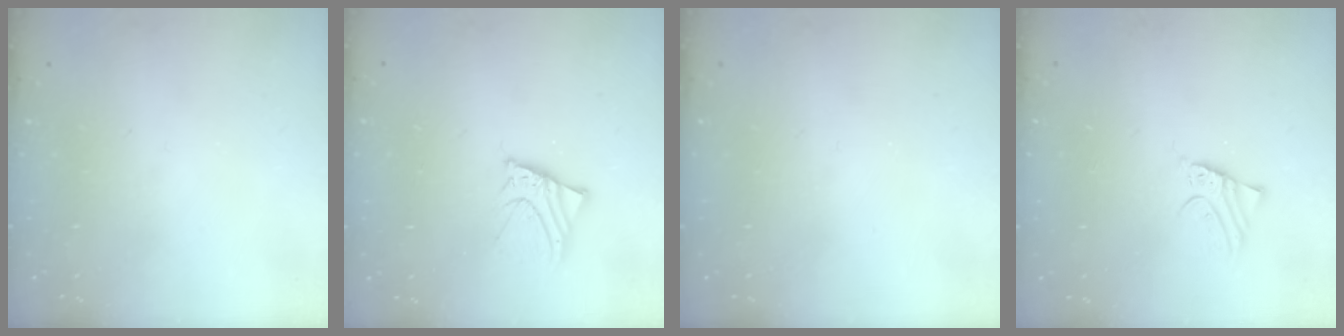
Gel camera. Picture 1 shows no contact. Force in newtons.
{"total": 4.6, "press": 4.5, "slide": 0.7}
{"total": 0.0}
{"total": 2.0, "press": 2.0, "slide": 0.1}